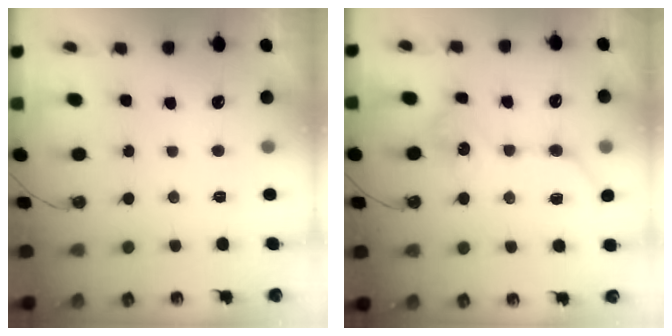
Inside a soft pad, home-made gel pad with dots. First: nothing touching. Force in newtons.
{"total": 11.9, "press": 11.8, "slide": 0.2}